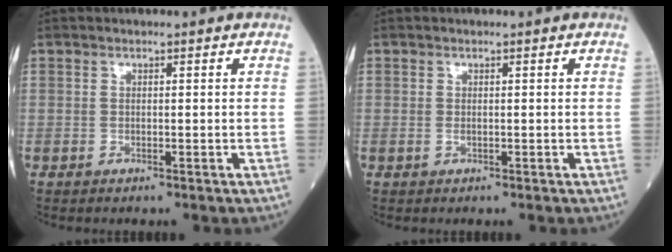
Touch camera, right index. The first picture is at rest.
{"total": 0.0}